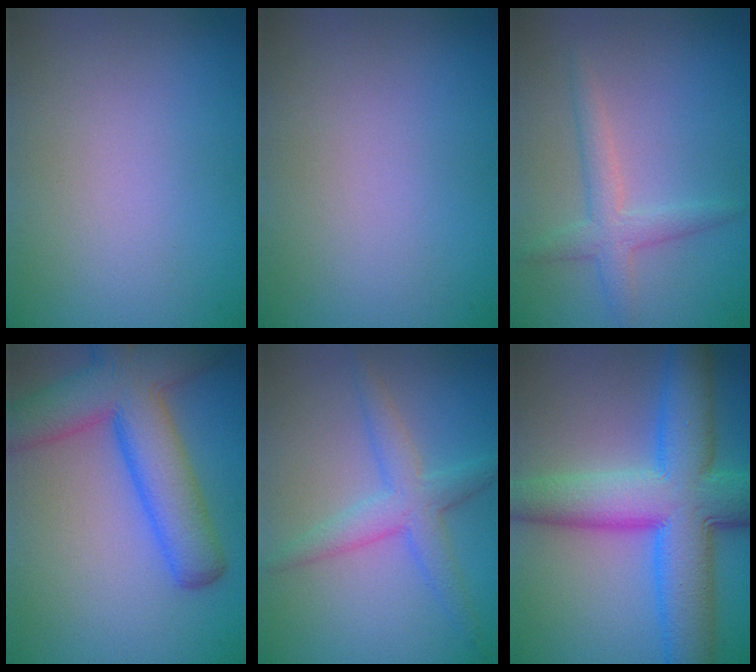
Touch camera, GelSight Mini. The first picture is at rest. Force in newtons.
{"total": 0.0}
{"total": 2.5, "press": 2.5, "slide": 0.1}
{"total": 7.7, "press": 7.7, "slide": 0.7}
{"total": 3.5, "press": 3.5, "slide": 0.1}
{"total": 11.1, "press": 11.1, "slide": 0.4}